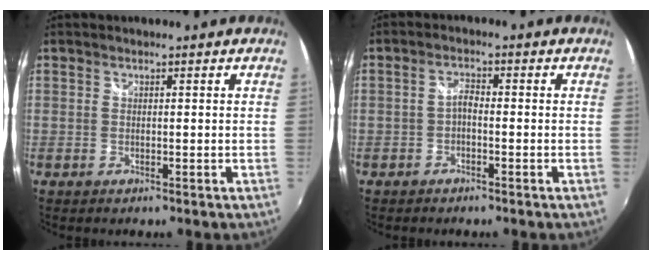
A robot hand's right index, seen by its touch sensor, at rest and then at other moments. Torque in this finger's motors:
{"motor_torque": [0.38, -0.25, 0.23, 0.04]}